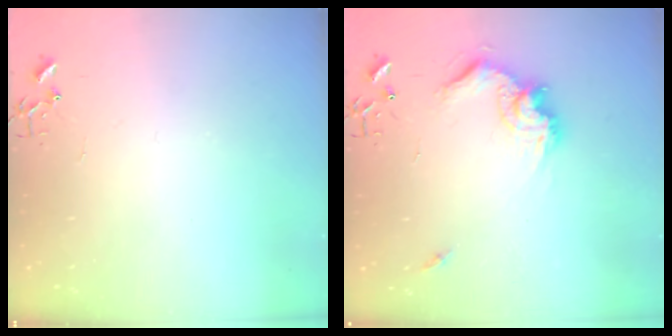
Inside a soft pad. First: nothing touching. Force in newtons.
{"total": 14.4, "press": 14.3, "slide": 1.2}